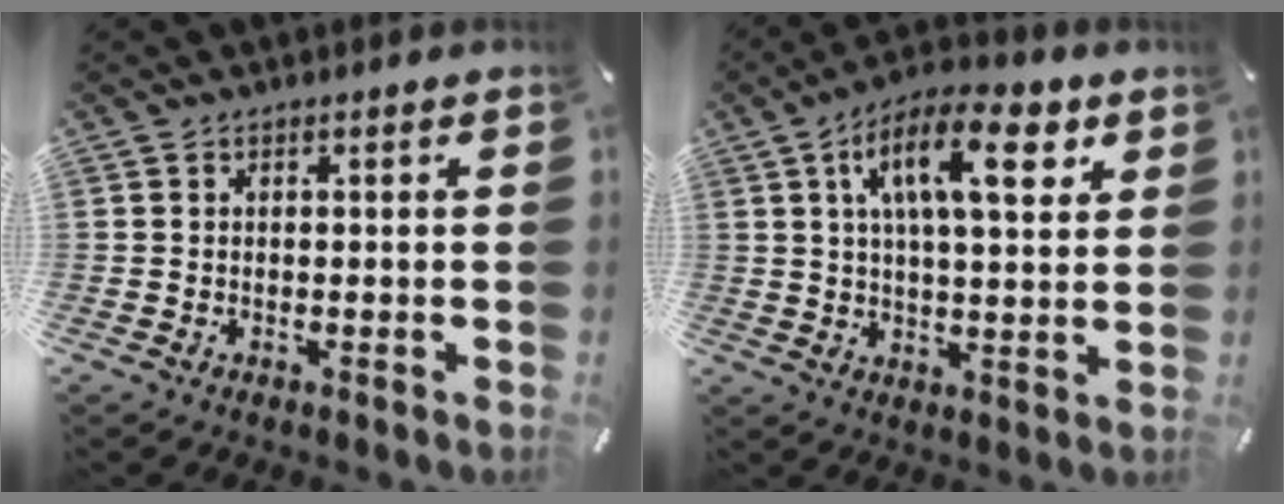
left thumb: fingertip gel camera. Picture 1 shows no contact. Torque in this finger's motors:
{"motor_torque": [0.70, 0.78, 1.75, -1.02, 0.47]}